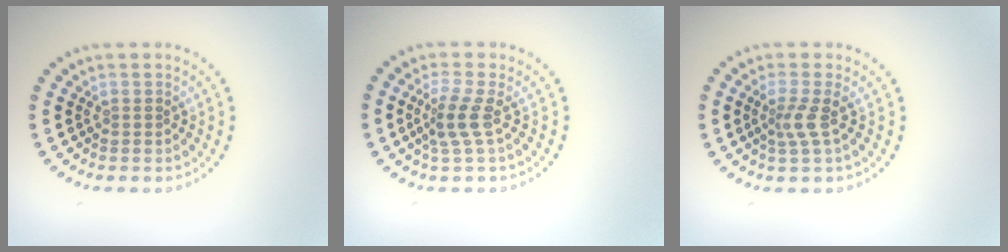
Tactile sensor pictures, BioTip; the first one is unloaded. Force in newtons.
{"total": 2.2, "press": 1.7, "slide": 1.5}
{"total": 2.1, "press": 1.4, "slide": 1.5}